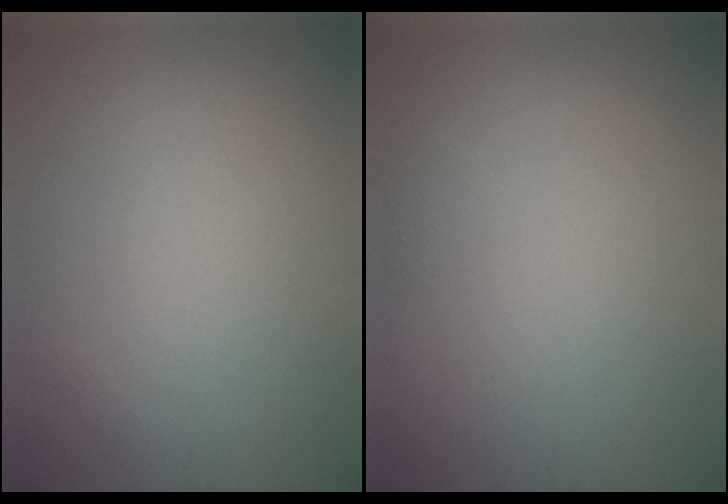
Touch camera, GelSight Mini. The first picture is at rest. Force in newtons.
{"total": 0.6, "press": 0.6, "slide": 0.0}